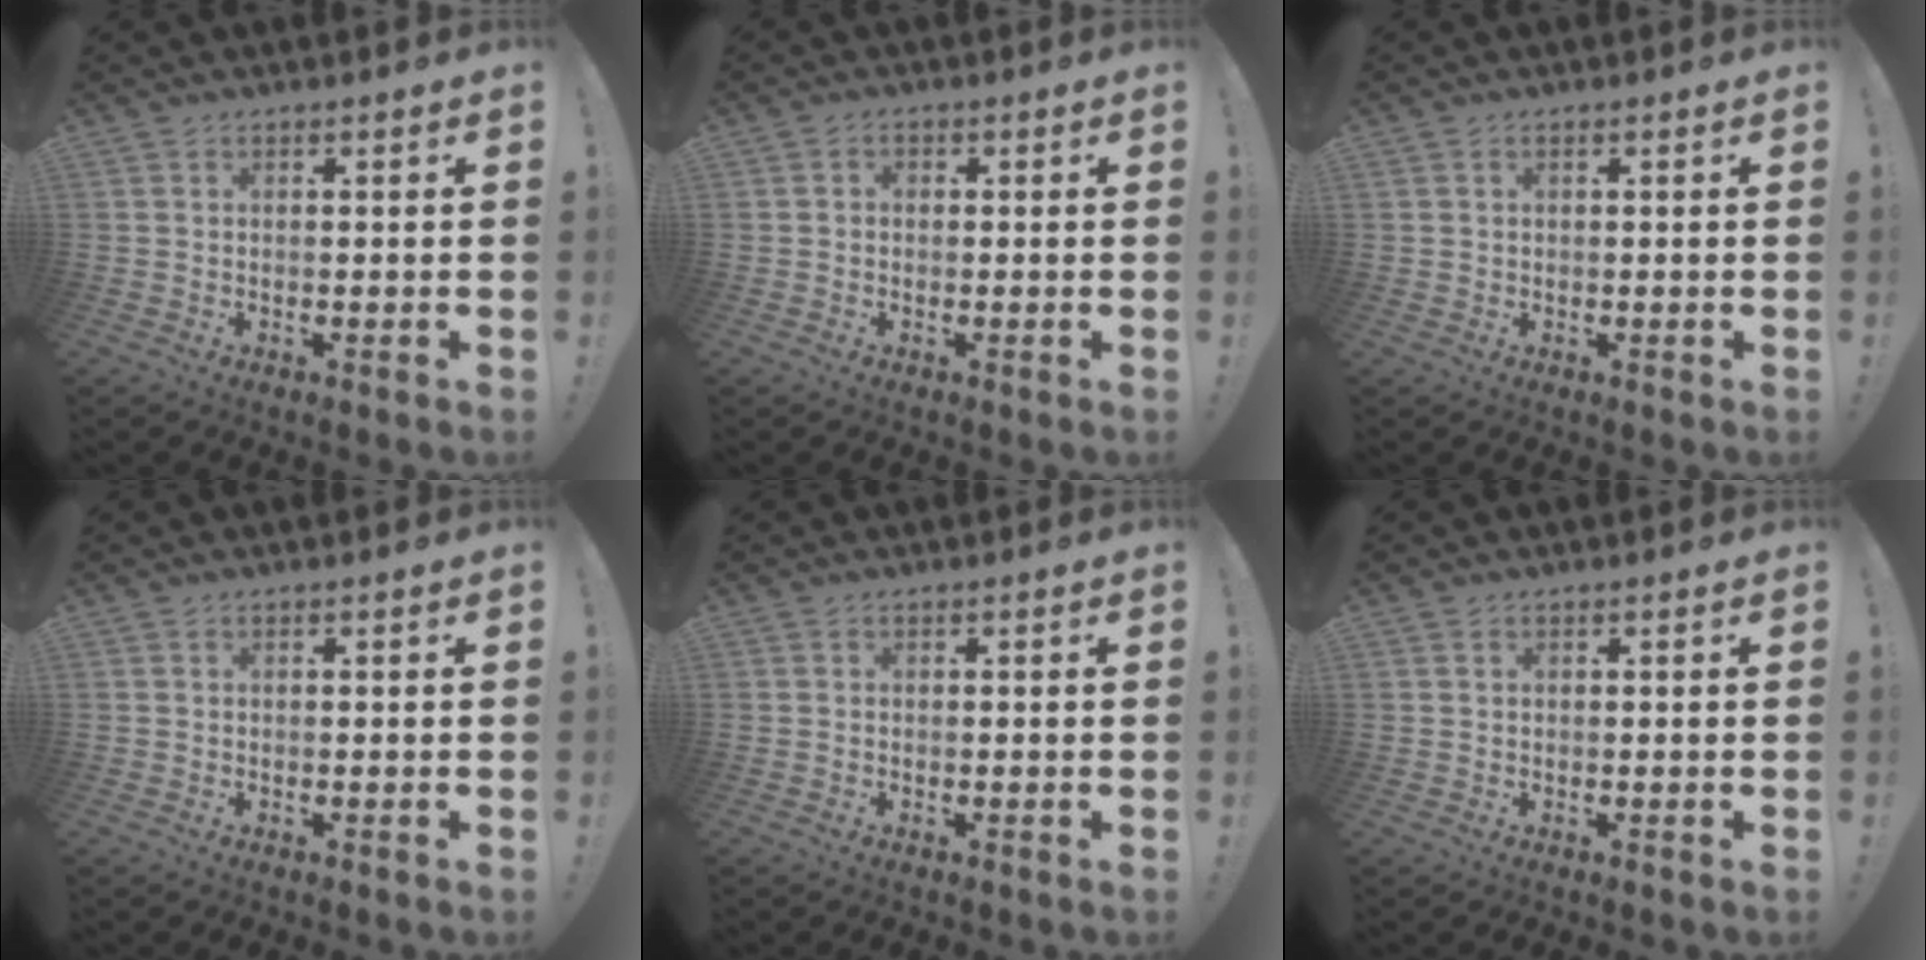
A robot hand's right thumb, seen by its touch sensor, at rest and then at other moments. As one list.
[{"total": 1.3, "force": [-0.3, 0.9, 0.8], "torque": [-0.014, 0.006, -0.006]}, {"total": 0.9, "force": [0.4, 0.8, 0.2], "torque": [-0.010, 0.006, 0.009]}, {"total": 0.0}, {"total": 0.0}, {"total": 0.5, "force": [0.3, 0.3, 0.2], "torque": [-0.010, 0.003, 0.009]}]